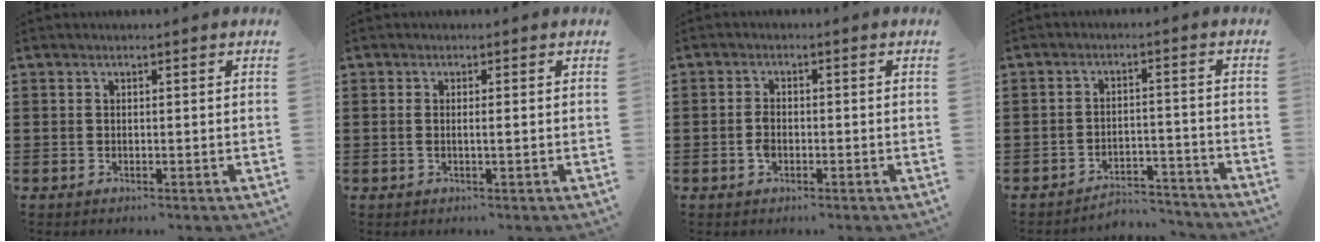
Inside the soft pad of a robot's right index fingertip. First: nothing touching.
{"total": 1.1, "force": [-0.1, 0.0, 1.1], "torque": [-0.021, -0.003, -0.001]}
{"total": 2.0, "force": [-0.7, 1.1, 1.5], "torque": [-0.036, -0.002, -0.014]}
{"total": 4.1, "force": [-4.0, 0.9, 0.6], "torque": [-0.012, 0.007, -0.082]}